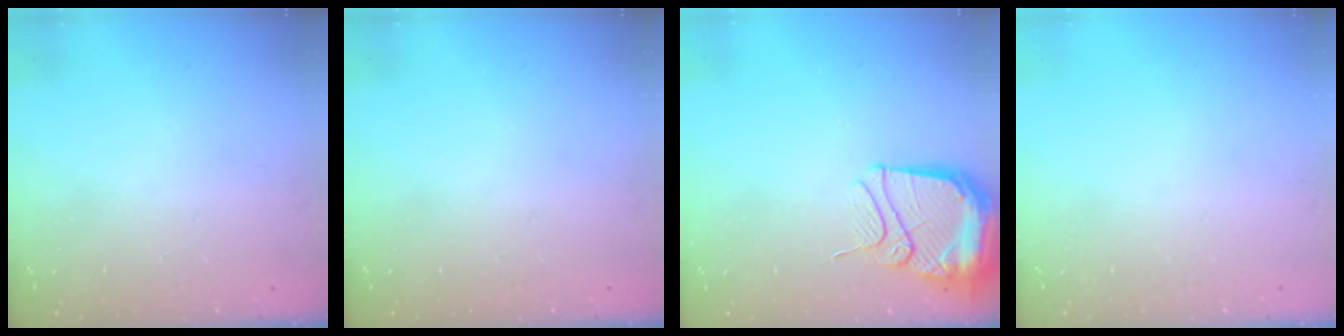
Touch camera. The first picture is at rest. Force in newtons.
{"total": 0.0}
{"total": 13.3, "press": 13.2, "slide": 1.4}
{"total": 0.0}